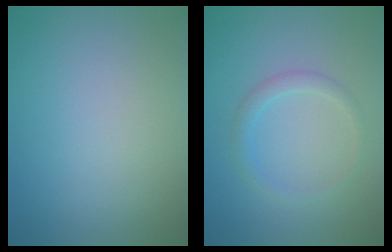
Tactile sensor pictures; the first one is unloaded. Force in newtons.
{"total": 1.5, "press": 1.5, "slide": 0.1}